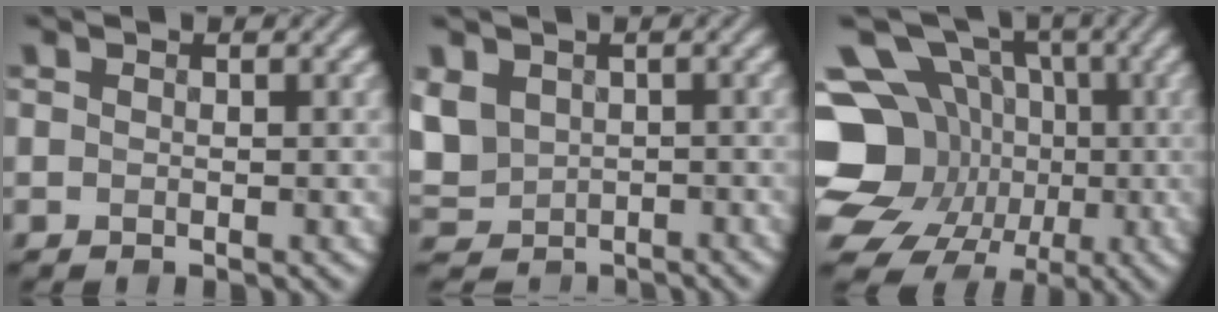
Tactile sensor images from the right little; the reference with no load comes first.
{"total": 3.6, "force": [-0.1, 3.2, 1.7], "torque": [-0.048, -0.010, 0.001]}
{"total": 16.3, "force": [-2.3, 14.8, 6.5], "torque": [-0.169, -0.005, -0.061]}